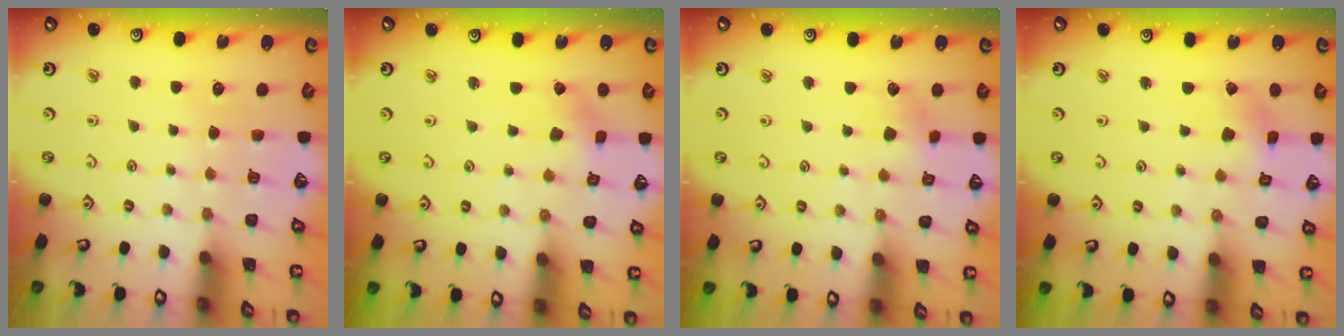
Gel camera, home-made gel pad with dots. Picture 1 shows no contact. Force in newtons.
{"total": 1.4, "press": 1.4, "slide": 0.2}
{"total": 5.1, "press": 5.0, "slide": 0.3}
{"total": 1.3, "press": 1.3, "slide": 0.2}